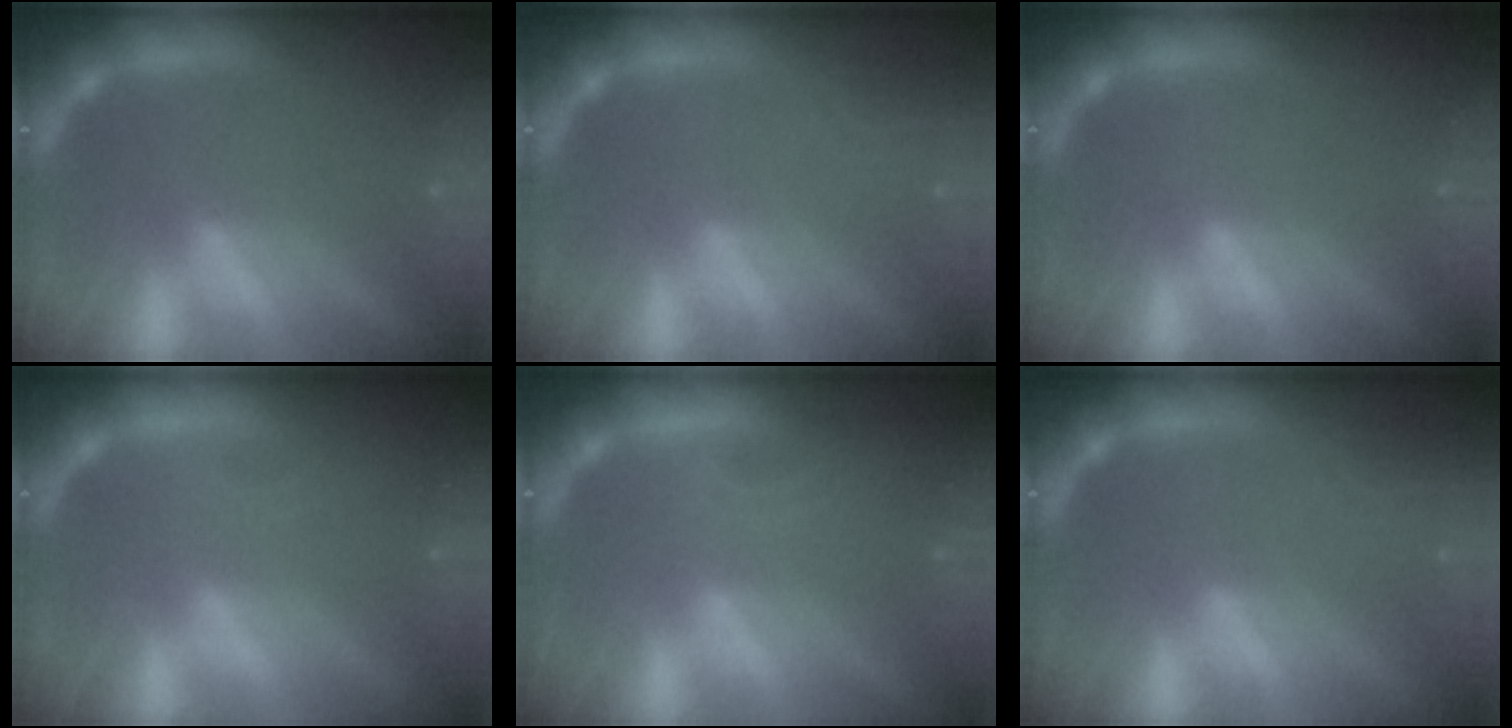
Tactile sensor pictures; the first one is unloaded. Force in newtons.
{"total": 2.4}
{"total": 0.0}
{"total": 0.9}
{"total": 1.9}
{"total": 2.4}